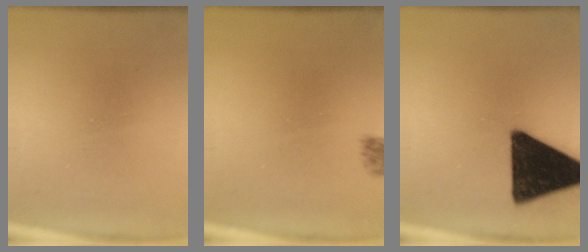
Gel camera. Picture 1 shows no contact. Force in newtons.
{"total": 1.2}
{"total": 18.4}